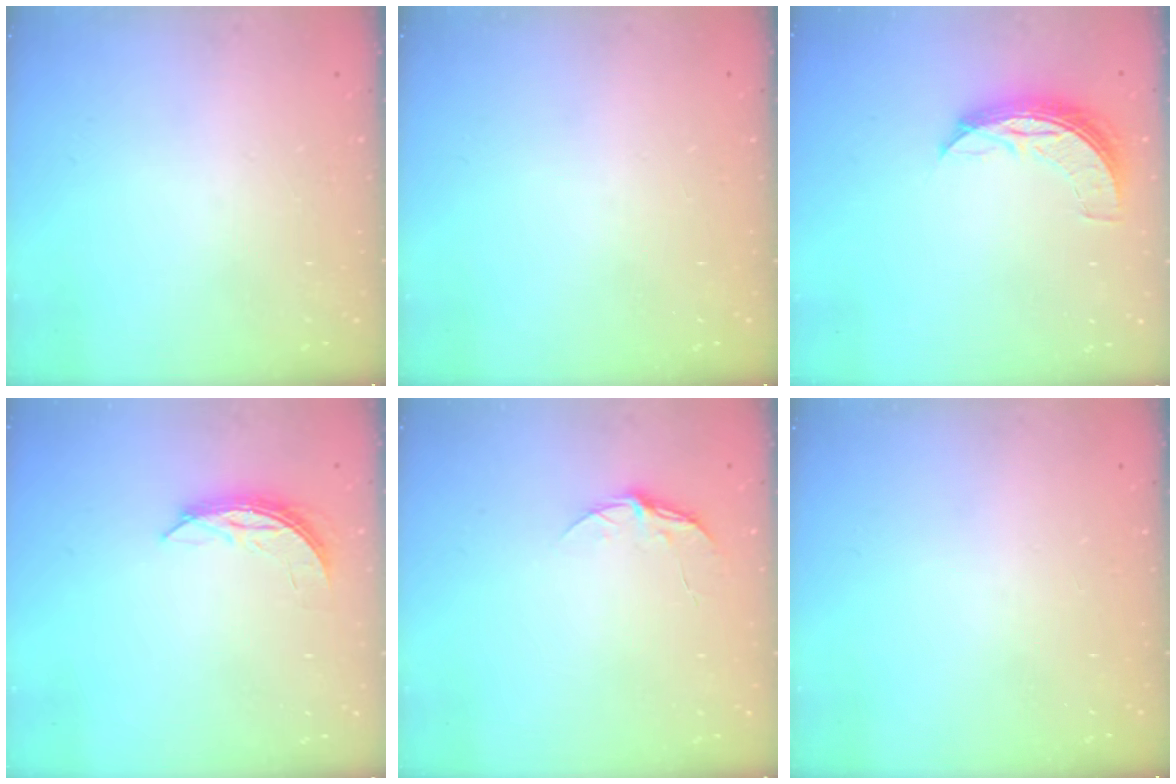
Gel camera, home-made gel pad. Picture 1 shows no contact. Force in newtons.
{"total": 0.0}
{"total": 7.7, "press": 7.7, "slide": 0.4}
{"total": 6.0, "press": 6.0, "slide": 0.4}
{"total": 5.5, "press": 5.5, "slide": 0.5}
{"total": 0.0}